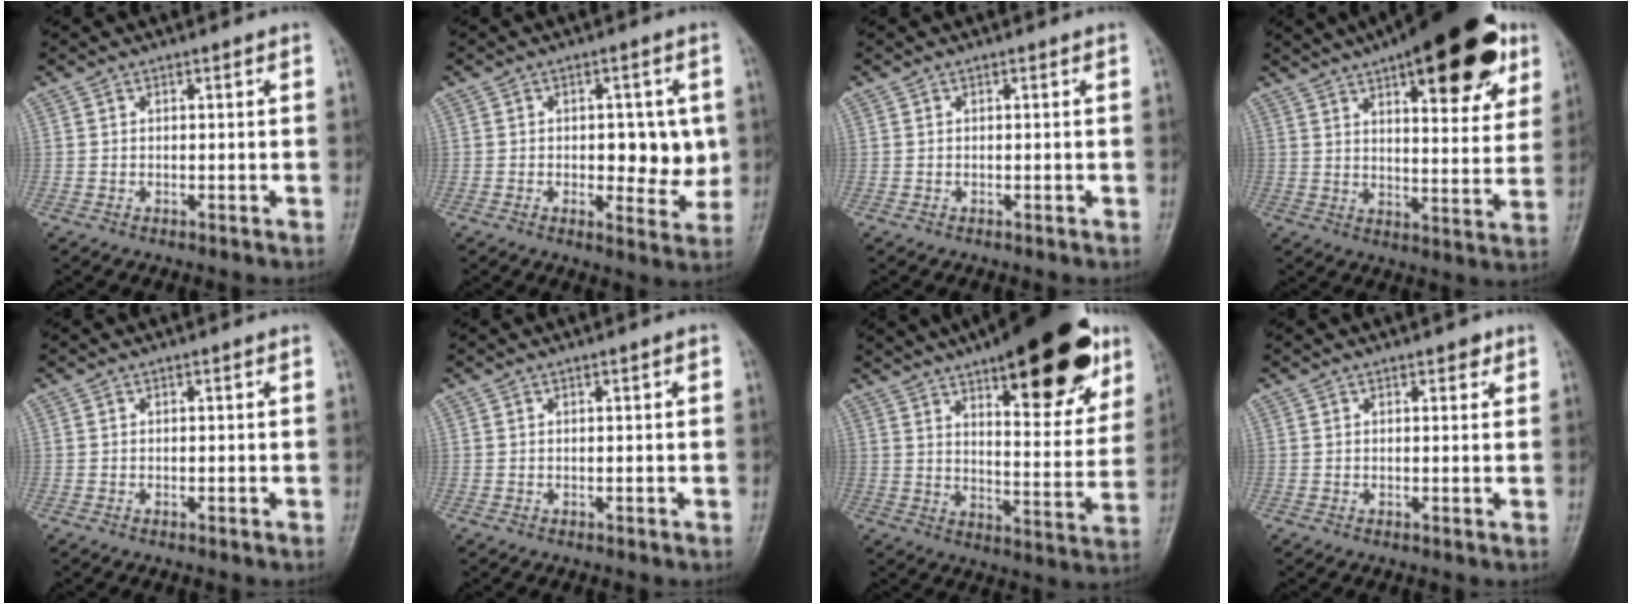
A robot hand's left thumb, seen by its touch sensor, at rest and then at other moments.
{"total": 9.1, "force": [0.2, 4.7, 7.8], "torque": [-0.068, -0.009, 0.008]}
{"total": 0.0}
{"total": 24.0, "force": [13.0, 8.6, 18.2], "torque": [-0.222, -0.021, 0.184]}
{"total": 0.0}
{"total": 0.8, "force": [0.2, 0.2, 0.8], "torque": [-0.013, 0.001, 0.002]}
{"total": 25.5, "force": [14.8, 8.7, 18.8], "torque": [-0.222, -0.045, 0.212]}
{"total": 1.9, "force": [1.1, 1.0, 1.2], "torque": [-0.005, -0.003, 0.011]}